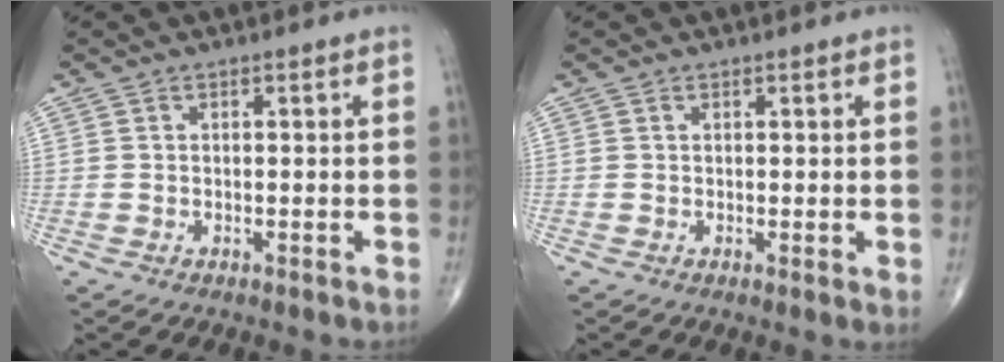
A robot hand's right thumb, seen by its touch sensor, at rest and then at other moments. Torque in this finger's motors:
{"motor_torque": [-0.13, 0.17, -0.01, 0.15, -0.07]}